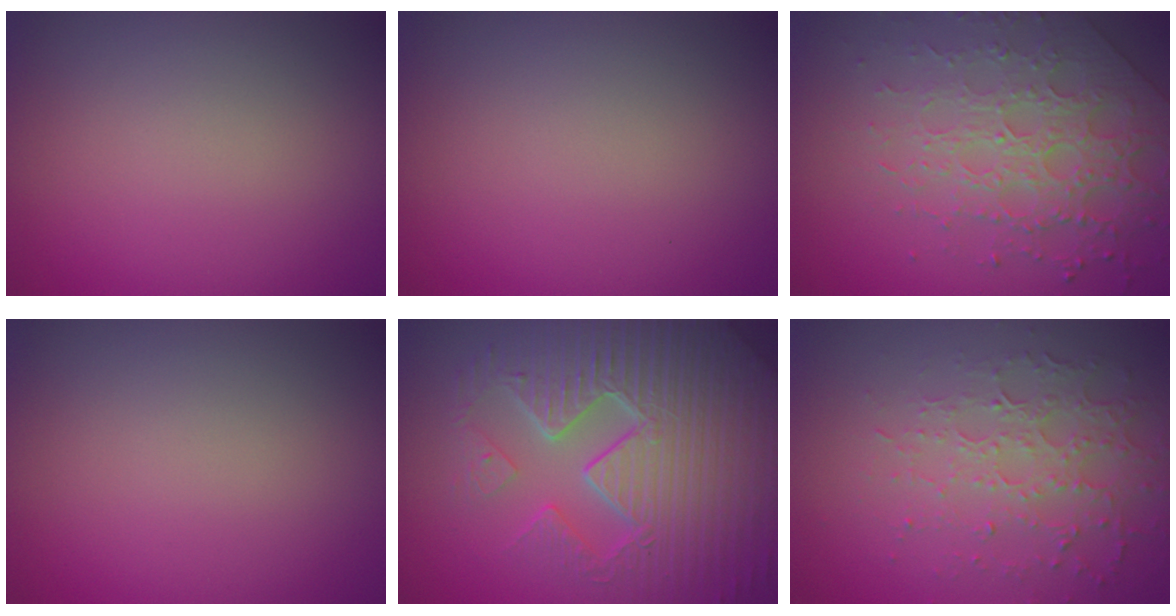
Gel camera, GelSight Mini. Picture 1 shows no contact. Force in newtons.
{"total": 0.0}
{"total": 5.2, "press": 4.7, "slide": 2.1}
{"total": 0.0}
{"total": 11.0, "press": 7.1, "slide": 8.4}
{"total": 5.0, "press": 3.5, "slide": 3.6}